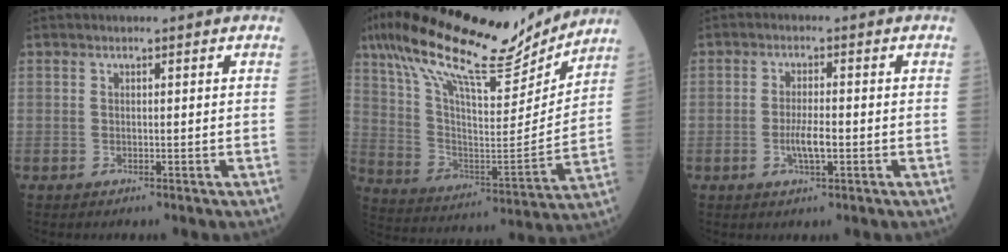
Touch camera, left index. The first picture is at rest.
{"total": 23.2, "force": [18.8, 4.9, 12.7], "torque": [-0.235, 0.008, 0.306]}
{"total": 3.7, "force": [-1.6, 0.7, 3.2], "torque": [-0.065, -0.007, -0.029]}